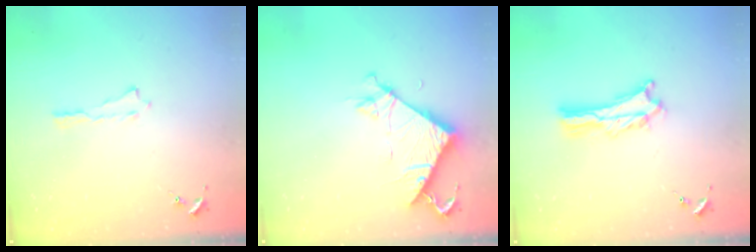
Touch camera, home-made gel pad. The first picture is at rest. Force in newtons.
{"total": 7.5, "press": 7.5, "slide": 0.5}
{"total": 2.7, "press": 2.7, "slide": 0.3}